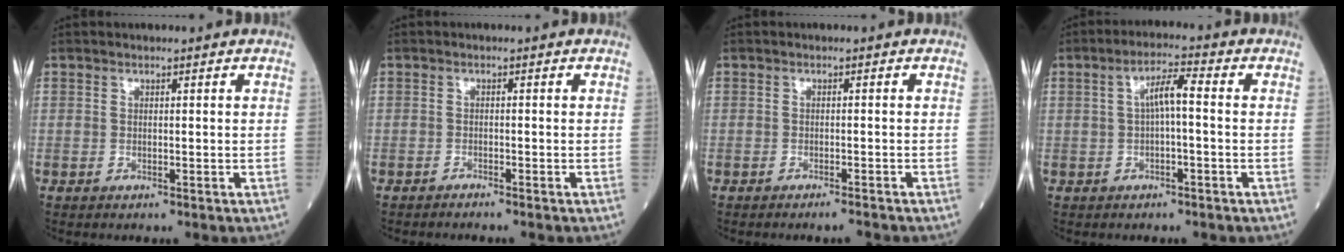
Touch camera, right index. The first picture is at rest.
{"total": 1.6, "force": [-1.5, -0.1, 0.5], "torque": [-0.008, 0.002, -0.021]}
{"total": 2.1, "force": [-1.9, -0.2, 0.7], "torque": [-0.011, -0.002, -0.028]}
{"total": 4.4, "force": [0.2, 0.7, 4.3], "torque": [-0.075, 0.016, 0.002]}